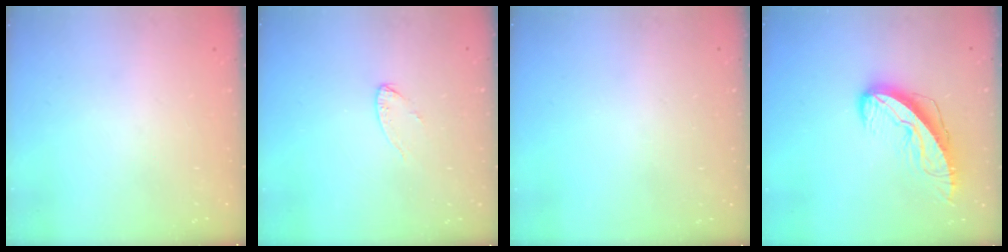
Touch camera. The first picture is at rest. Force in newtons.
{"total": 4.1, "press": 4.0, "slide": 0.4}
{"total": 0.0}
{"total": 10.0, "press": 10.0, "slide": 1.2}